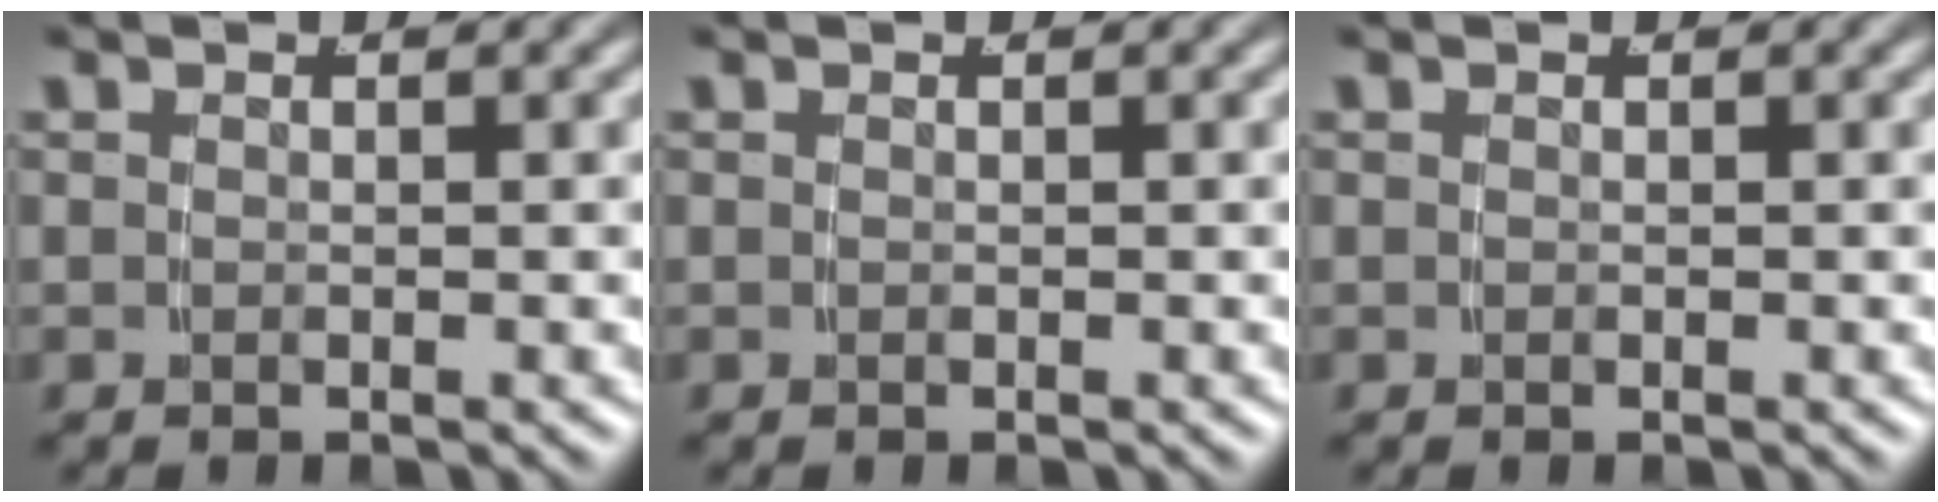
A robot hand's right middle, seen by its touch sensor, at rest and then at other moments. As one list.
[{"total": 0.0}, {"total": 0.0}]